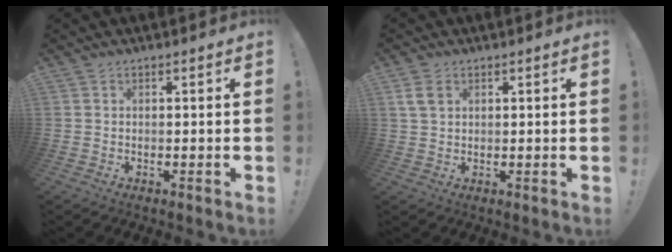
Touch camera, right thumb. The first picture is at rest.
{"total": 4.4, "force": [1.9, 2.6, 2.9], "torque": [-0.044, -0.002, 0.036]}